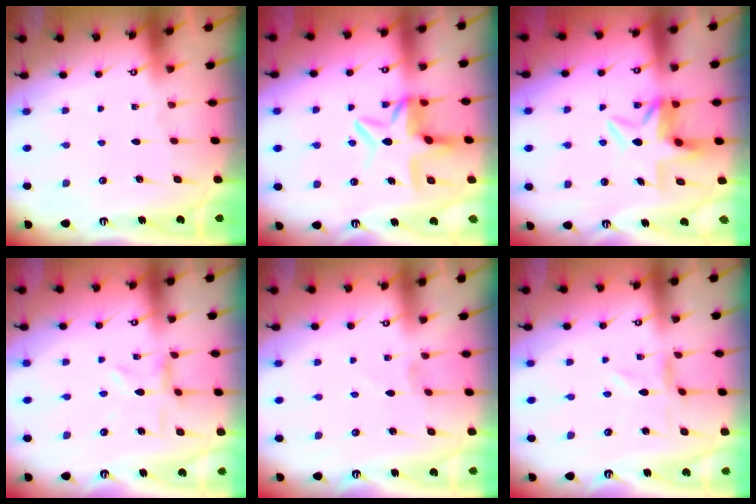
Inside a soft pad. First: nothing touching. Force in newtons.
{"total": 8.5, "press": 8.3, "slide": 2.0}
{"total": 6.3, "press": 6.2, "slide": 0.7}
{"total": 3.4, "press": 3.4, "slide": 0.4}
{"total": 0.7, "press": 0.7, "slide": 0.1}
{"total": 0.7, "press": 0.7, "slide": 0.2}